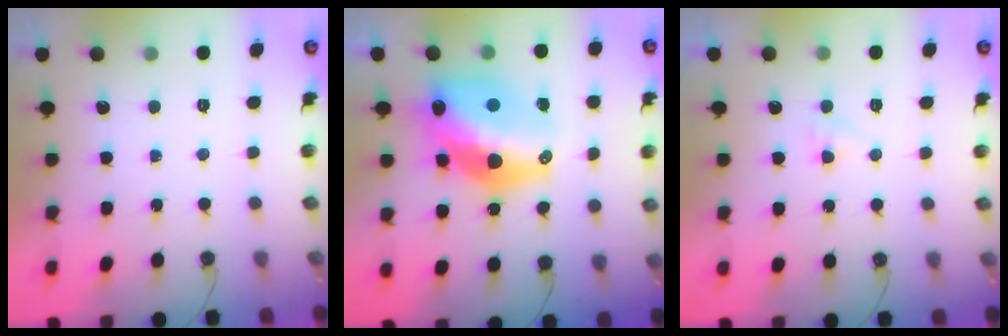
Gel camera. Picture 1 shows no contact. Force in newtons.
{"total": 20.7, "press": 20.4, "slide": 3.8}
{"total": 4.3, "press": 2.3, "slide": 3.6}